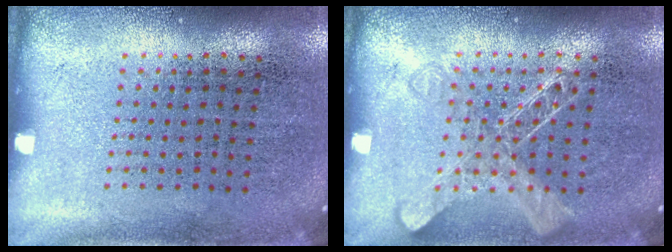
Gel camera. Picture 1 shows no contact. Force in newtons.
{"total": 2.0, "press": 1.9, "slide": 0.3}